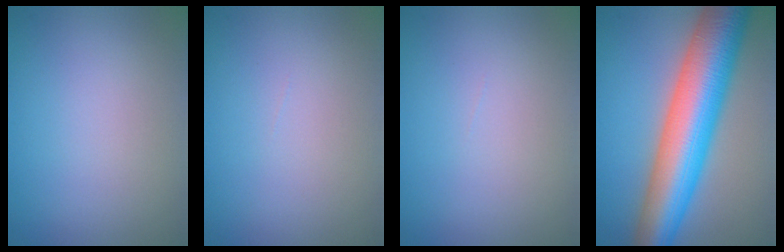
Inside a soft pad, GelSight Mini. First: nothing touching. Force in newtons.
{"total": 0.0}
{"total": 0.0}
{"total": 11.9, "press": 11.9, "slide": 0.1}